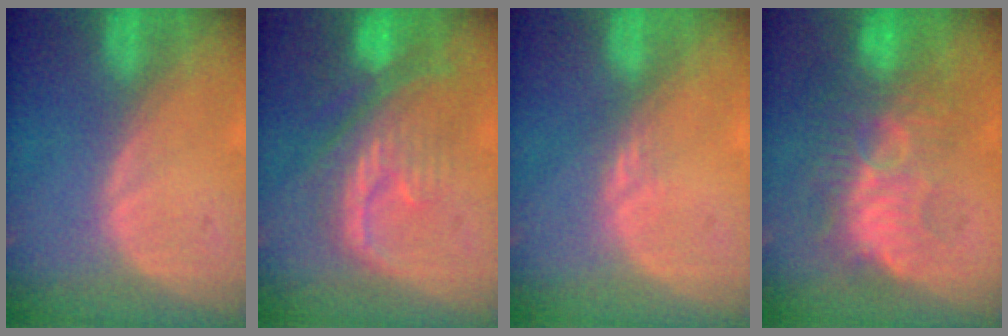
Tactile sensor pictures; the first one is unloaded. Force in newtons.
{"total": 10.2, "press": 8.9, "slide": 5.0}
{"total": 1.5, "press": 1.3, "slide": 0.8}
{"total": 9.3, "press": 8.9, "slide": 2.6}